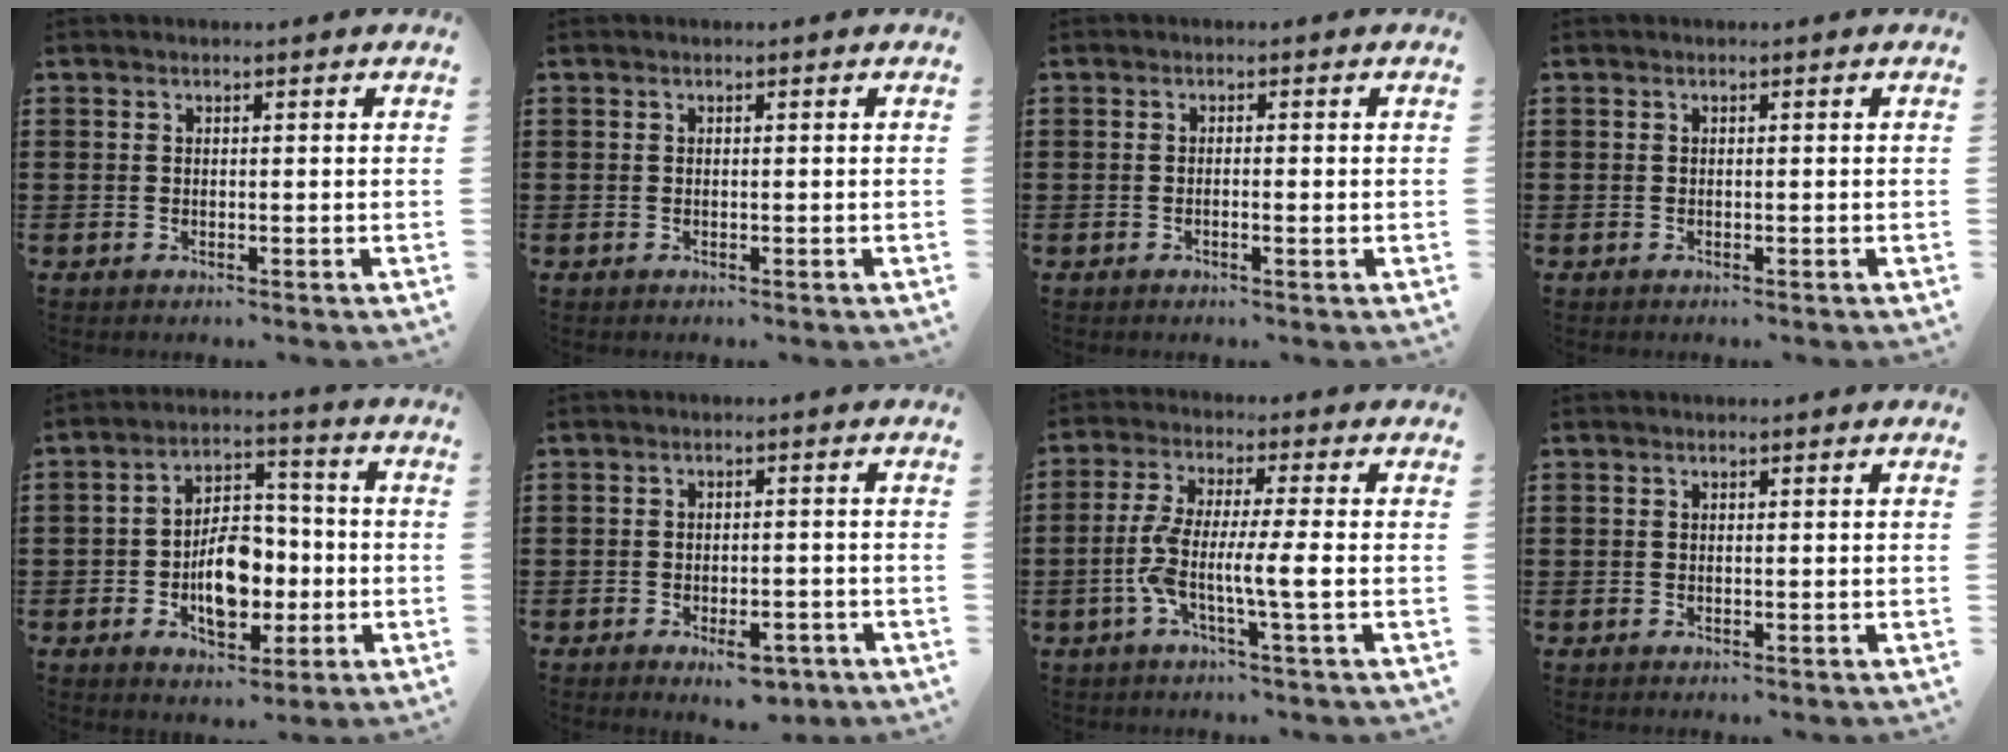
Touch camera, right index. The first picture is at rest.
{"total": 0.0}
{"total": 0.9, "force": [-0.4, -0.1, 0.8], "torque": [-0.014, -0.004, -0.007]}
{"total": 0.0}
{"total": 8.8, "force": [-1.9, 5.4, 6.6], "torque": [-0.090, 0.003, -0.038]}
{"total": 3.7, "force": [-2.7, 1.3, 2.1], "torque": [-0.033, 0.007, -0.050]}
{"total": 7.8, "force": [-2.2, 0.5, 7.5], "torque": [-0.158, -0.012, -0.051]}
{"total": 0.0}